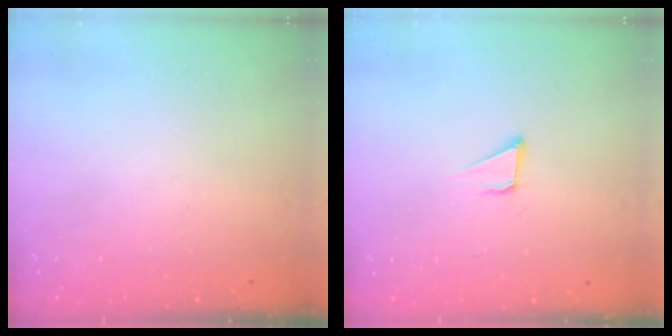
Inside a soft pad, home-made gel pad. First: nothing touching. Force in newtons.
{"total": 2.1, "press": 2.1, "slide": 0.1}